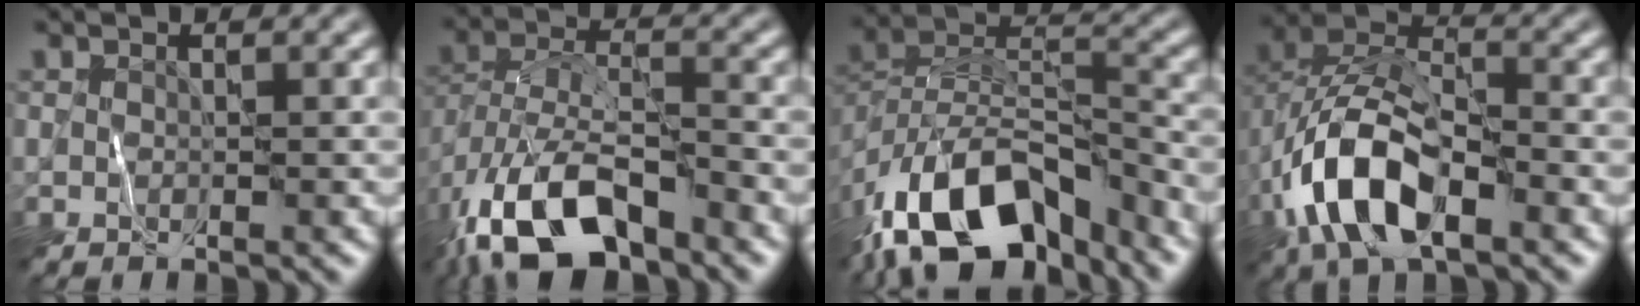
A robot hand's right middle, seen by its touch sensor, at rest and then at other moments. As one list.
[{"total": 11.3, "force": [-7.0, 4.5, 7.6], "torque": [-0.146, -0.002, -0.134]}, {"total": 13.7, "force": [-9.2, 6.1, 8.1], "torque": [-0.157, 0.017, -0.167]}, {"total": 9.7, "force": [-4.2, 4.6, 7.4], "torque": [-0.152, 0.013, -0.088]}]